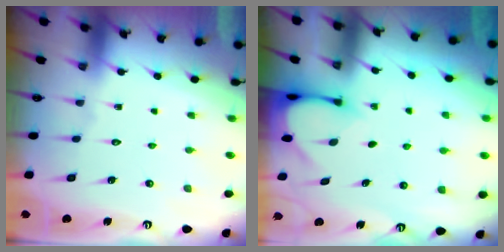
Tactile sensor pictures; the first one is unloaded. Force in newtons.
{"total": 3.4, "press": 3.4, "slide": 0.3}